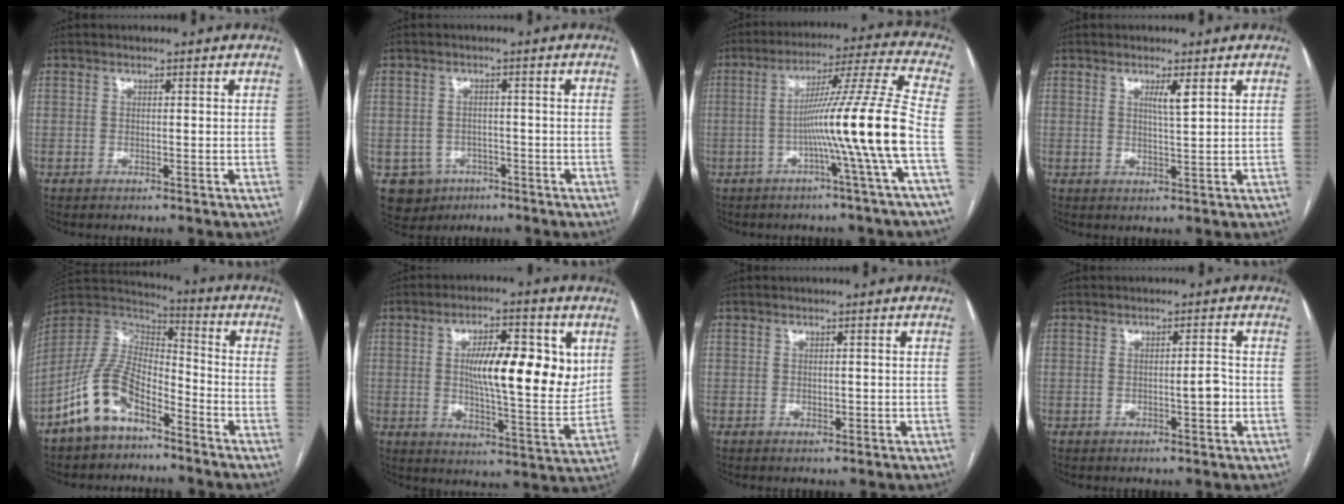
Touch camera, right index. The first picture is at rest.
{"total": 5.6, "force": [-2.7, 4.9, 0.9], "torque": [-0.015, 0.008, -0.032]}
{"total": 14.6, "force": [-3.9, -3.4, 13.7], "torque": [-0.218, 0.002, -0.071]}
{"total": 2.5, "force": [1.2, -0.1, 2.2], "torque": [-0.042, -0.003, 0.021]}
{"total": 12.0, "force": [-7.5, 5.6, 7.5], "torque": [-0.164, 0.019, -0.147]}
{"total": 15.2, "force": [3.2, 4.0, 14.3], "torque": [-0.218, 0.008, 0.048]}
{"total": 1.3, "force": [-0.2, 0.6, 1.1], "torque": [-0.018, -0.002, 0.000]}
{"total": 3.0, "force": [-0.6, 0.5, 2.9], "torque": [-0.045, 0.001, -0.009]}